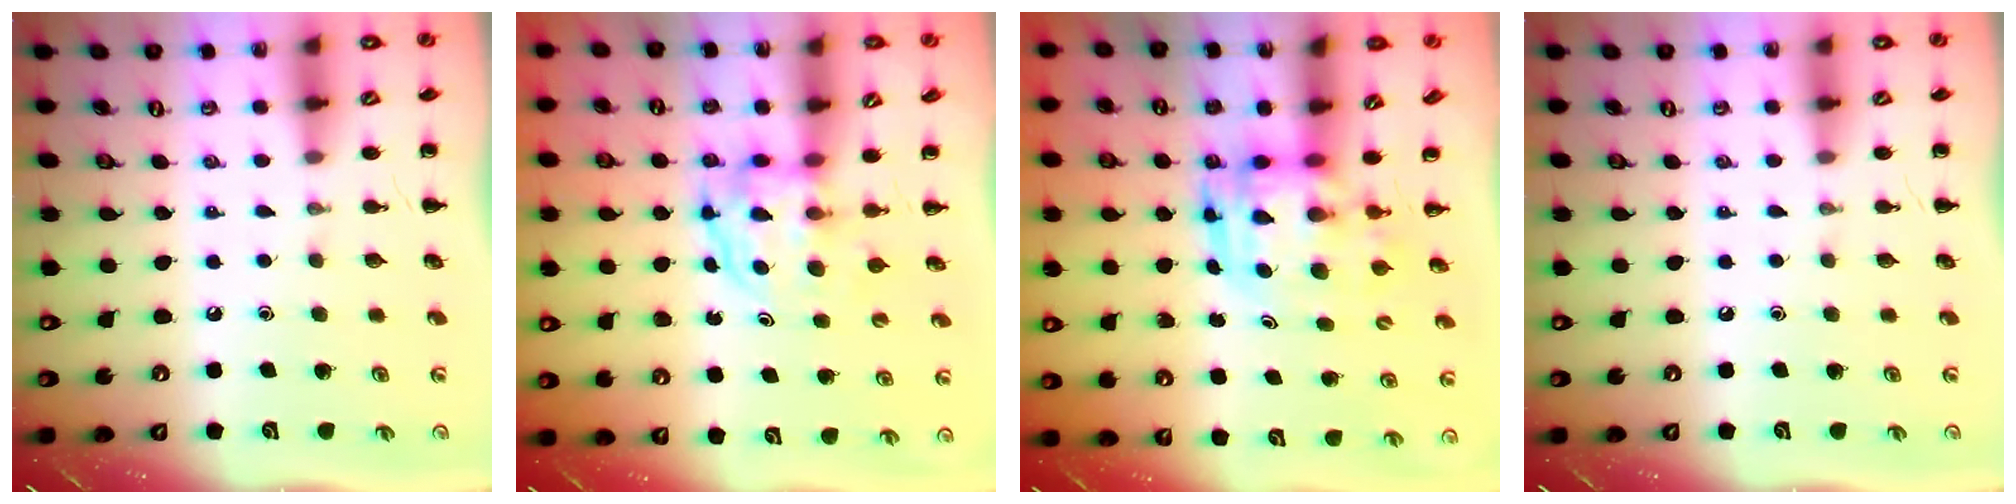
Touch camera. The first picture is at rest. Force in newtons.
{"total": 3.6, "press": 3.6, "slide": 0.3}
{"total": 3.5, "press": 3.4, "slide": 0.7}
{"total": 0.0}